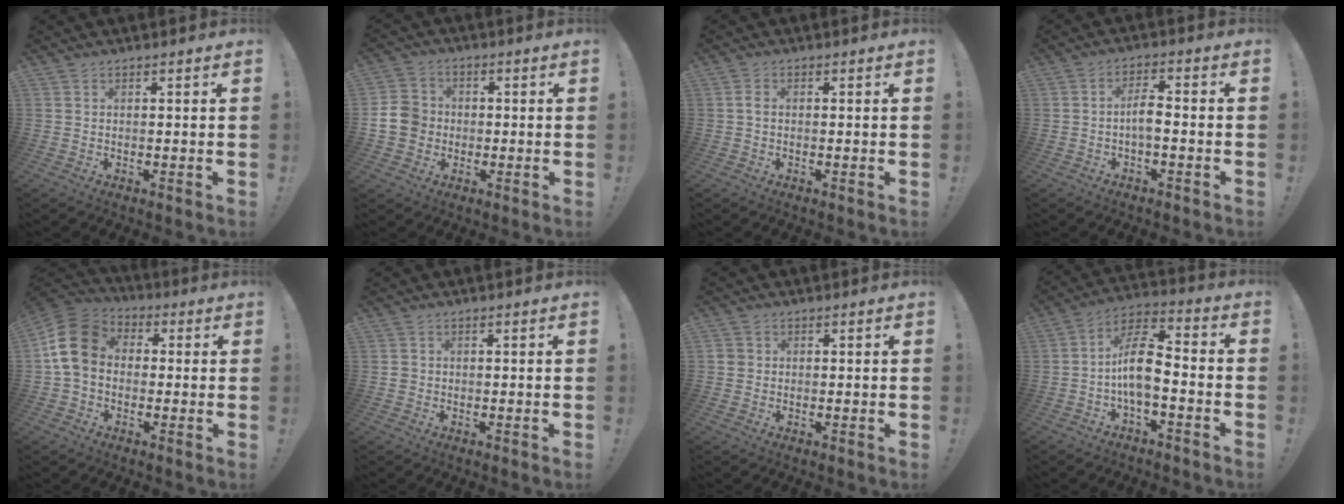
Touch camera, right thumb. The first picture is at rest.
{"total": 9.3, "force": [-1.0, 8.4, 3.7], "torque": [-0.068, 0.016, -0.013]}
{"total": 1.4, "force": [0.0, 0.8, 1.1], "torque": [-0.014, 0.001, -0.003]}
{"total": 5.1, "force": [-1.3, 1.8, 4.6], "torque": [-0.094, 0.000, -0.028]}
{"total": 13.5, "force": [0.8, 10.3, 8.7], "torque": [-0.141, 0.017, 0.019]}
{"total": 1.1, "force": [-0.2, 1.1, 0.2], "torque": [-0.006, 0.004, -0.003]}
{"total": 1.6, "force": [0.1, 1.6, 0.5], "torque": [-0.008, 0.004, 0.003]}
{"total": 12.3, "force": [-2.8, 6.1, 10.4], "torque": [-0.189, 0.022, -0.050]}